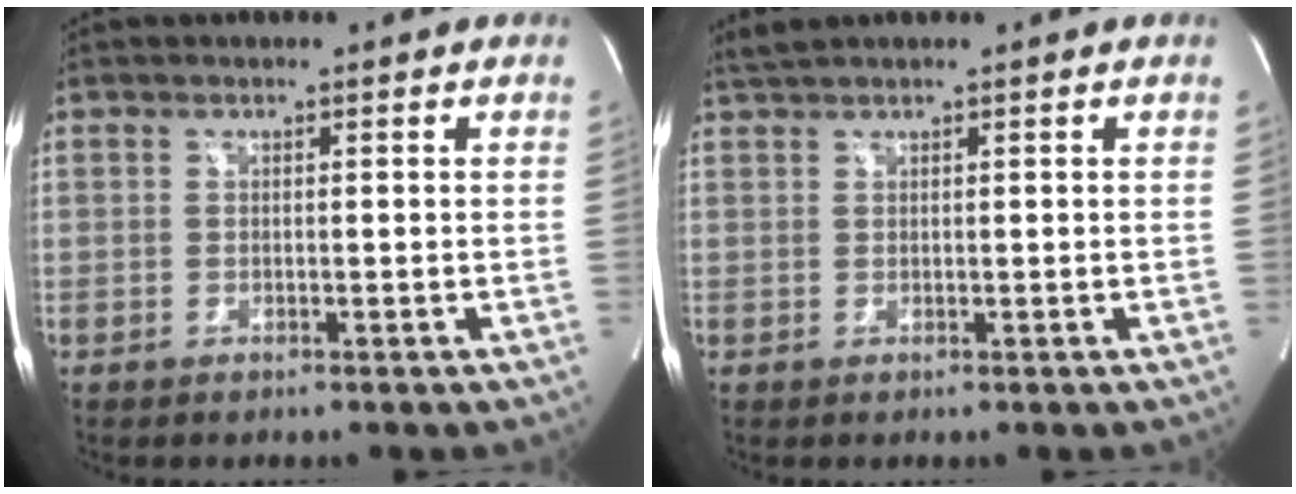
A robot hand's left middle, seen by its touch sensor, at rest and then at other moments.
{"total": 1.5, "force": [1.3, -0.3, 0.6], "torque": [-0.015, 0.016, 0.031]}